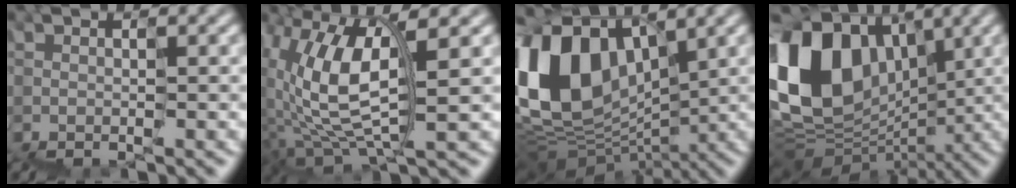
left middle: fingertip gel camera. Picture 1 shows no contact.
{"total": 5.9, "force": [2.0, 2.5, 5.0], "torque": [-0.121, 0.010, 0.037]}
{"total": 11.2, "force": [3.3, 8.4, 6.7], "torque": [-0.171, 0.024, 0.052]}
{"total": 12.2, "force": [3.3, 9.6, 6.6], "torque": [-0.143, 0.036, 0.053]}